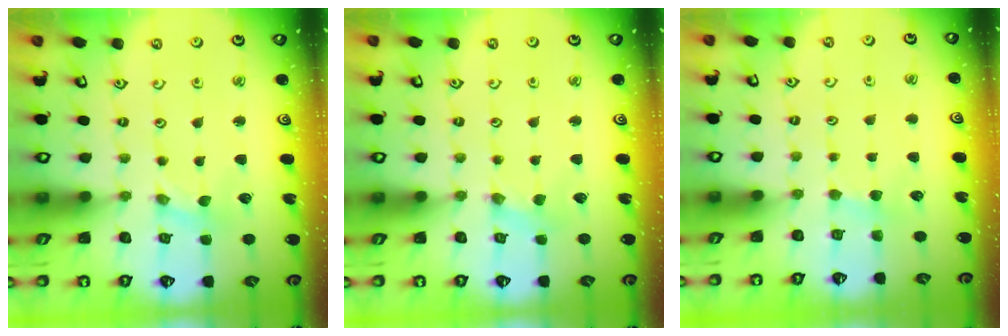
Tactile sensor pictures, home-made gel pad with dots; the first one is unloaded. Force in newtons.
{"total": 1.4, "press": 1.4, "slide": 0.3}
{"total": 2.9, "press": 2.9, "slide": 0.3}